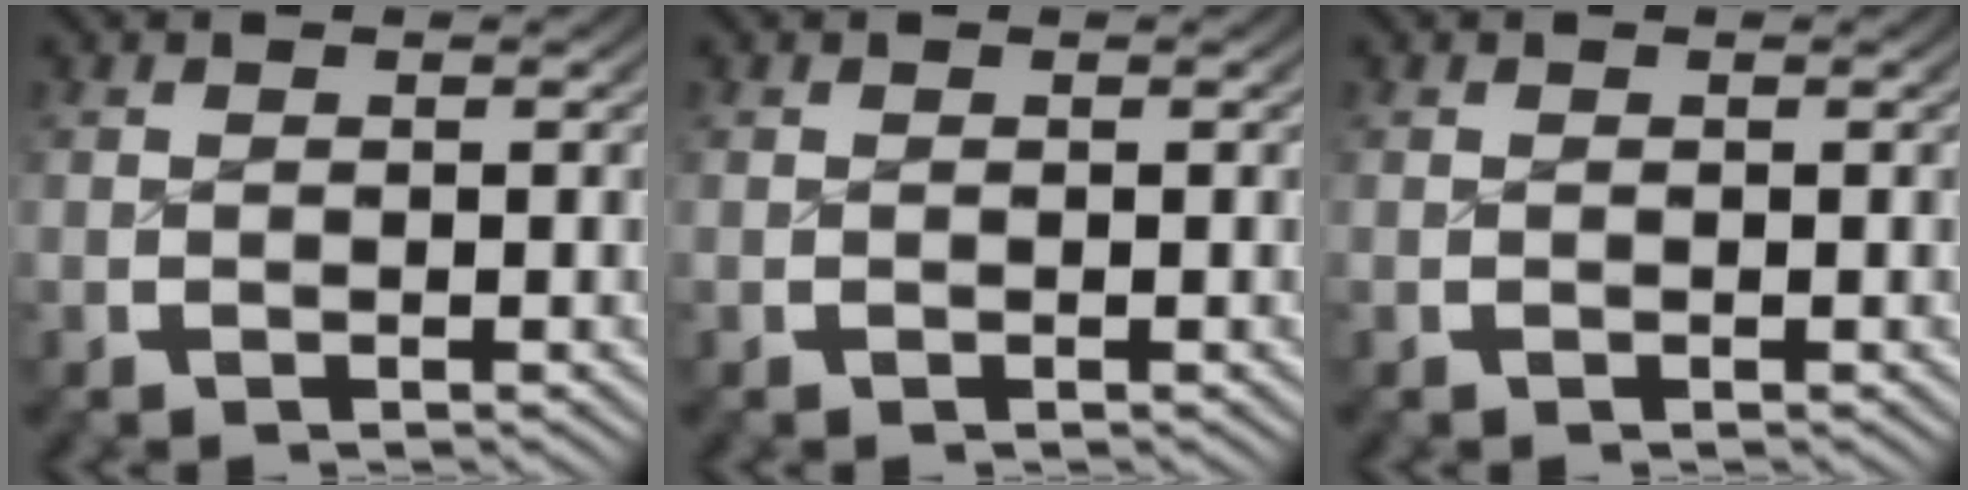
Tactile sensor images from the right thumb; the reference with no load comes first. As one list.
[{"total": 0.0}, {"total": 0.0}]